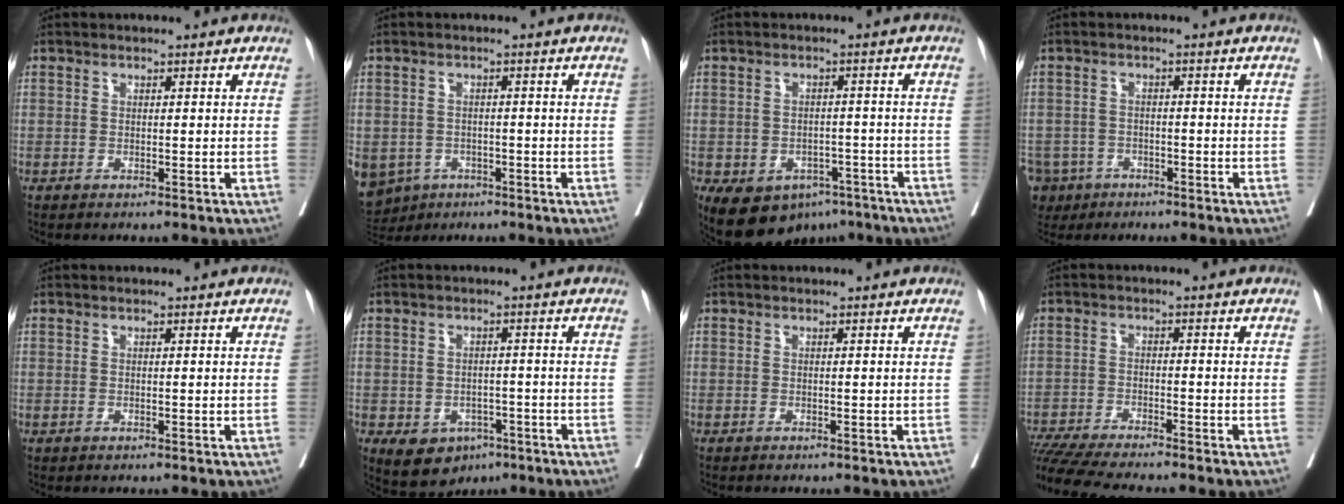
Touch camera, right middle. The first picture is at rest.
{"total": 12.5, "force": [-6.6, 9.8, 4.3], "torque": [-0.133, -0.010, -0.085]}
{"total": 12.8, "force": [-7.7, 8.2, 6.0], "torque": [-0.119, 0.008, -0.104]}
{"total": 9.8, "force": [-5.7, 7.5, 2.5], "torque": [-0.082, -0.007, -0.090]}
{"total": 0.0}
{"total": 7.7, "force": [-3.9, 5.6, 3.5], "torque": [-0.058, 0.007, -0.048]}
{"total": 0.0}
{"total": 11.8, "force": [-10.6, -0.4, 5.2], "torque": [-0.080, -0.017, -0.176]}